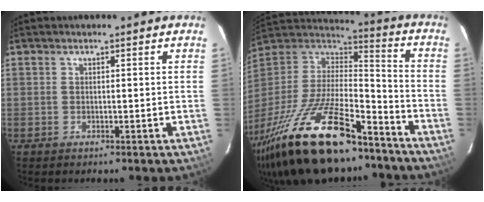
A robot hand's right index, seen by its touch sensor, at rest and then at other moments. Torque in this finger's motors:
{"motor_torque": [1.64, -0.50, 1.05, 0.21]}